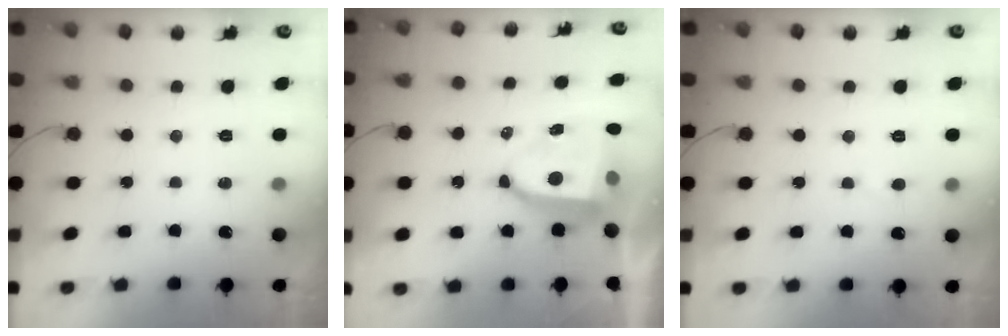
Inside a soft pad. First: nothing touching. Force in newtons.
{"total": 8.2, "press": 8.2, "slide": 0.9}
{"total": 2.7, "press": 2.7, "slide": 0.2}